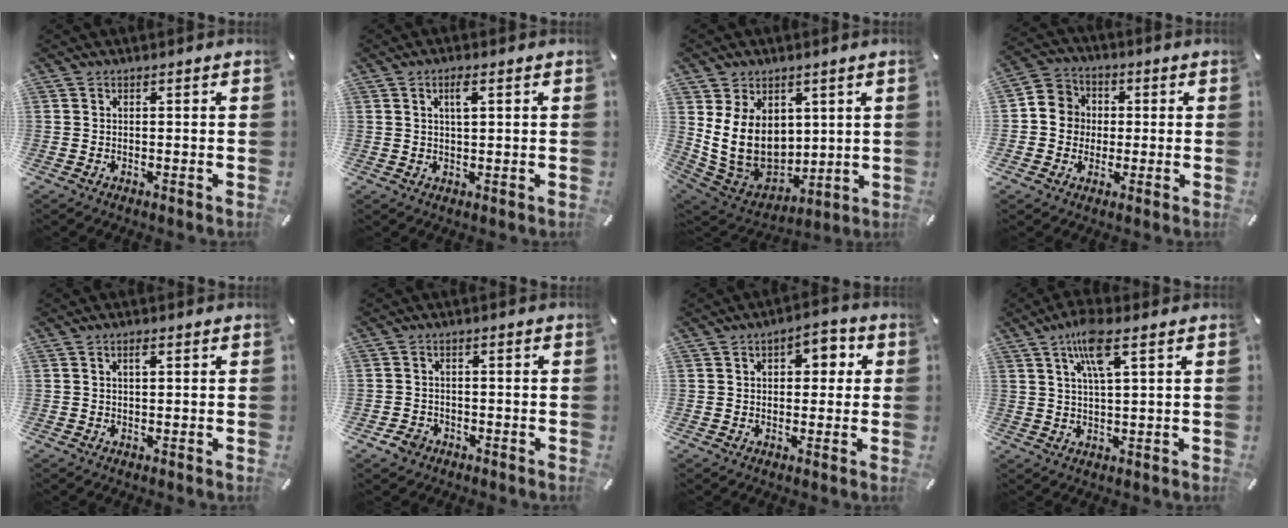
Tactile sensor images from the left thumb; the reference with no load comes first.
{"total": 3.1, "force": [1.2, 0.9, 2.7], "torque": [-0.057, 0.007, 0.018]}
{"total": 14.5, "force": [2.8, 11.9, 7.9], "torque": [-0.170, -0.029, 0.061]}
{"total": 7.1, "force": [-0.5, 6.9, 1.5], "torque": [-0.036, 0.012, -0.010]}
{"total": 1.6, "force": [0.6, 0.7, 1.3], "torque": [-0.028, 0.004, 0.009]}
{"total": 3.3, "force": [-2.0, 2.4, 0.9], "torque": [-0.020, 0.008, -0.042]}
{"total": 4.7, "force": [0.6, 3.5, 3.2], "torque": [-0.027, -0.002, -0.003]}
{"total": 8.1, "force": [4.1, 1.8, 6.7], "torque": [-0.133, 0.004, 0.068]}